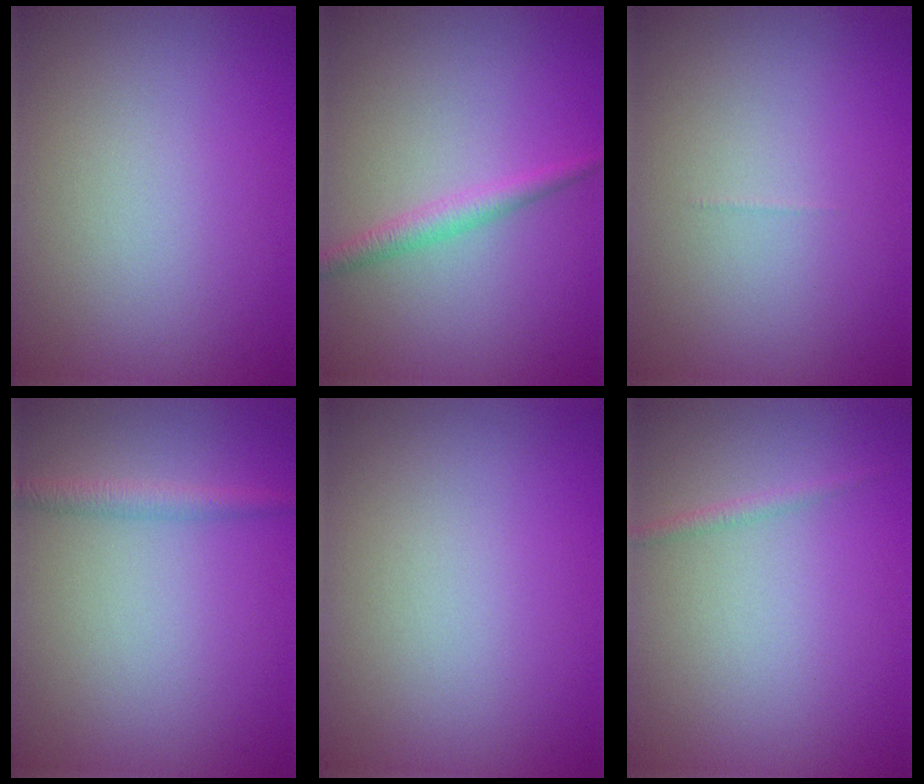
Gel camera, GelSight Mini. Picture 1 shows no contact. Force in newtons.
{"total": 1.9, "press": 1.9, "slide": 0.1}
{"total": 0.0}
{"total": 1.8, "press": 1.8, "slide": 0.1}
{"total": 0.0}
{"total": 0.8, "press": 0.8, "slide": 0.0}